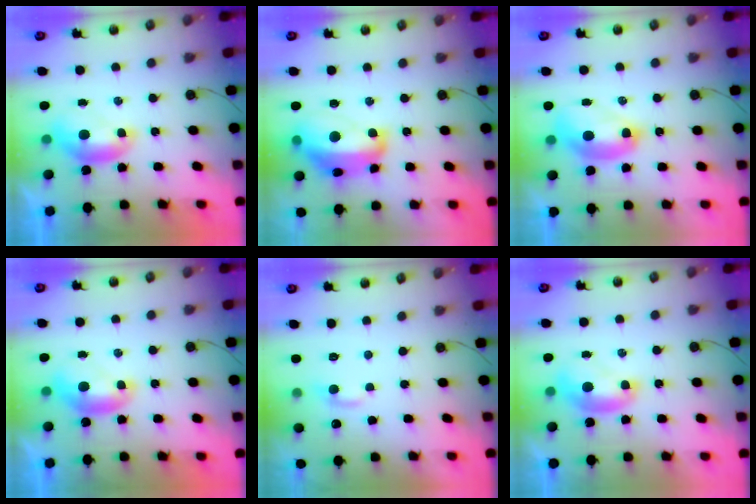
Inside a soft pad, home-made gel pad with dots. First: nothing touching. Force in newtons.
{"total": 10.6, "press": 10.4, "slide": 2.2}
{"total": 4.3, "press": 4.2, "slide": 0.9}
{"total": 0.0}
{"total": 1.8, "press": 1.7, "slide": 0.6}
{"total": 1.2, "press": 1.2, "slide": 0.0}